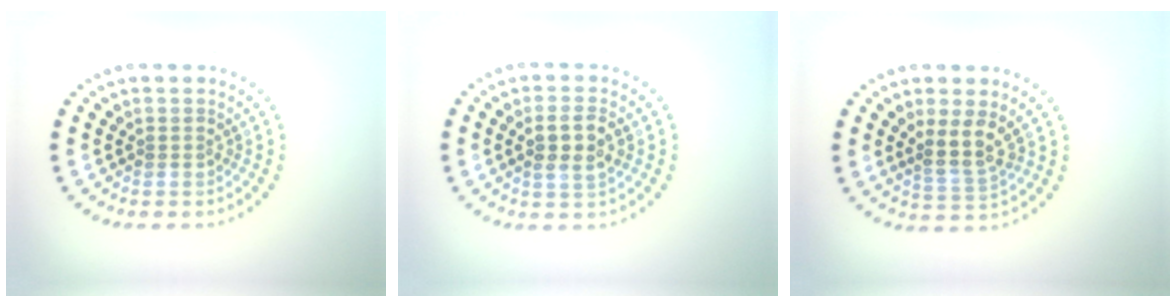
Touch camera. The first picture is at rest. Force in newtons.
{"total": 2.8, "press": 2.7, "slide": 0.8}
{"total": 2.8, "press": 2.3, "slide": 1.5}